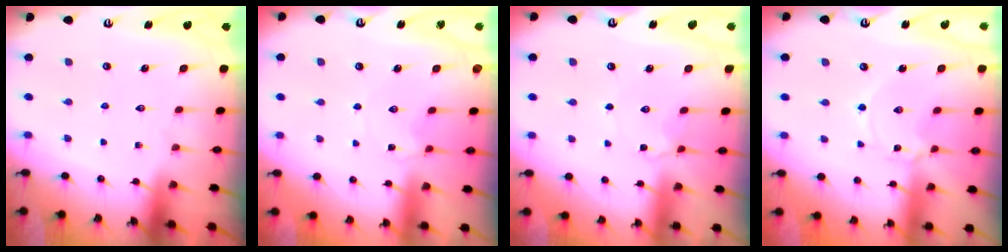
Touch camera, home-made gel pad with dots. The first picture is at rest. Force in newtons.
{"total": 2.6, "press": 2.6, "slide": 0.5}
{"total": 3.8, "press": 3.8, "slide": 0.5}
{"total": 0.9, "press": 0.9, "slide": 0.1}